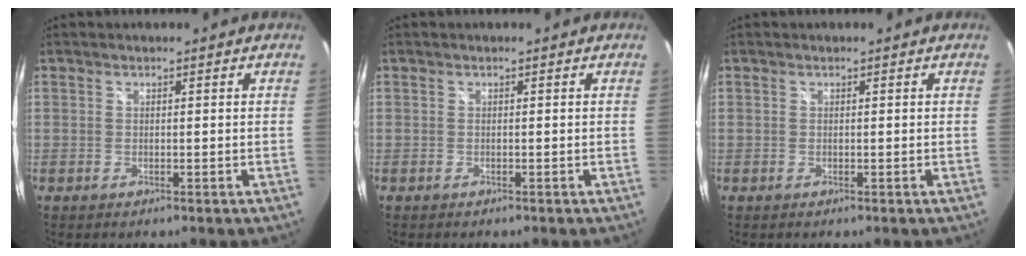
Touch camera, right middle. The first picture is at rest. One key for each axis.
{"total": 0.5, "fx": -0.5, "fy": 0.1, "fz": 0.2, "tx": -0.002, "ty": -0.003, "tz": -0.008}
{"total": 0.0}